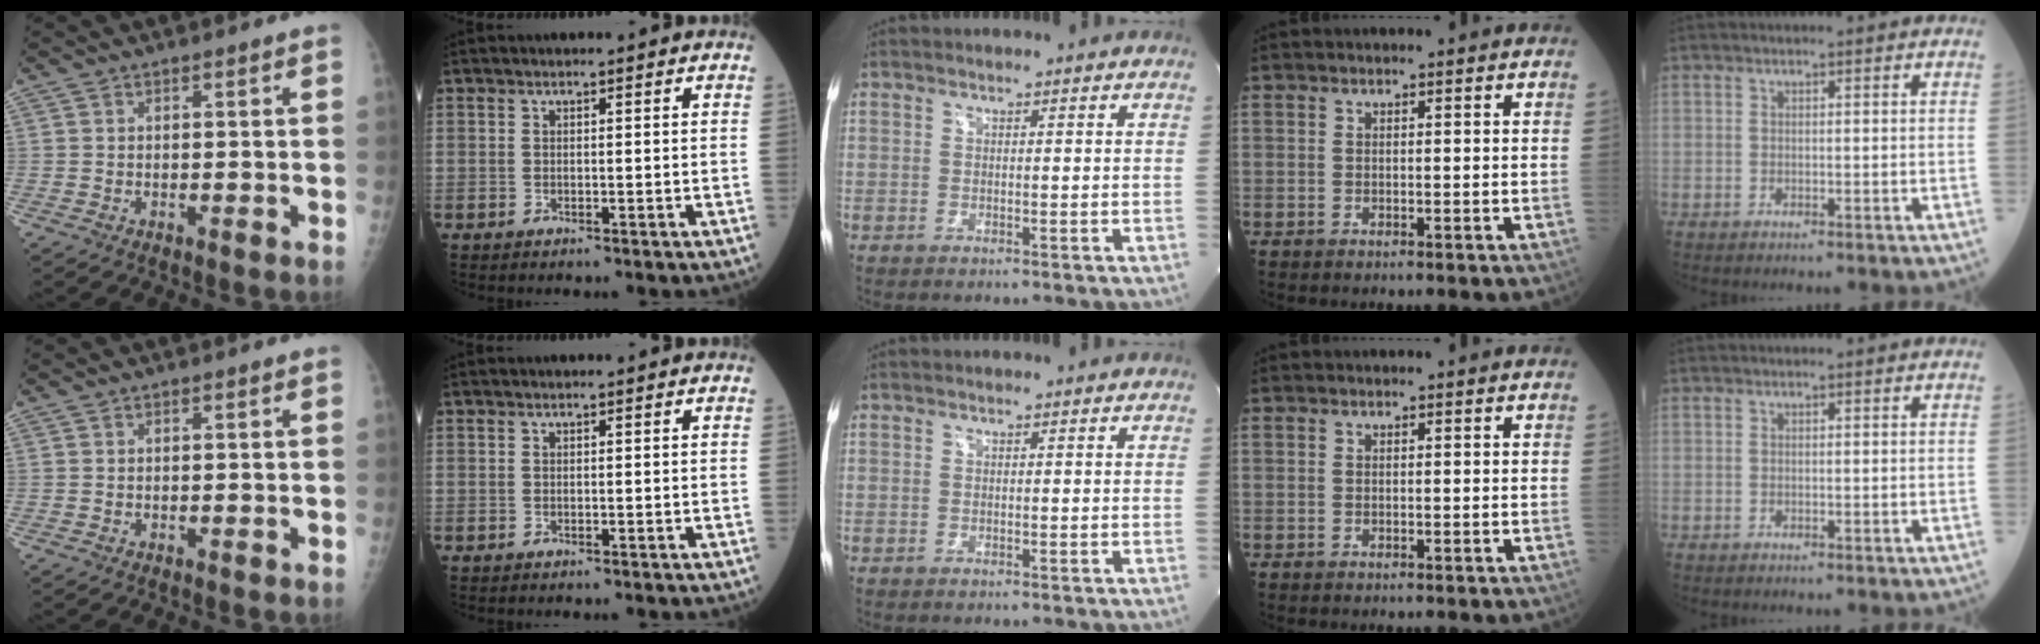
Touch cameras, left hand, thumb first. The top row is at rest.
{}